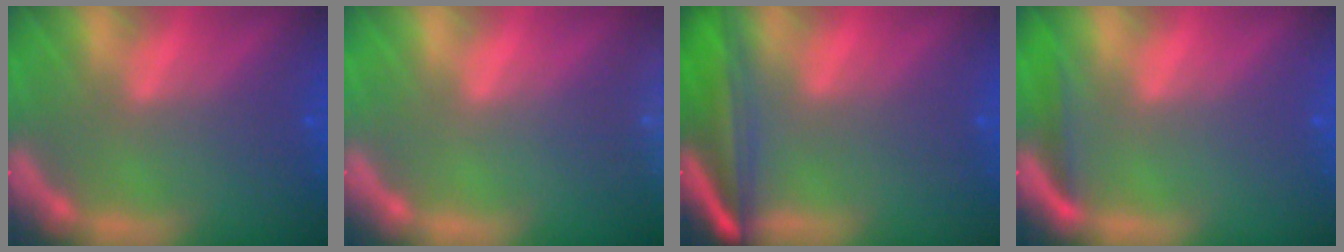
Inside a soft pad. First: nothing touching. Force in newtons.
{"total": 8.5}
{"total": 8.1}
{"total": 1.9}